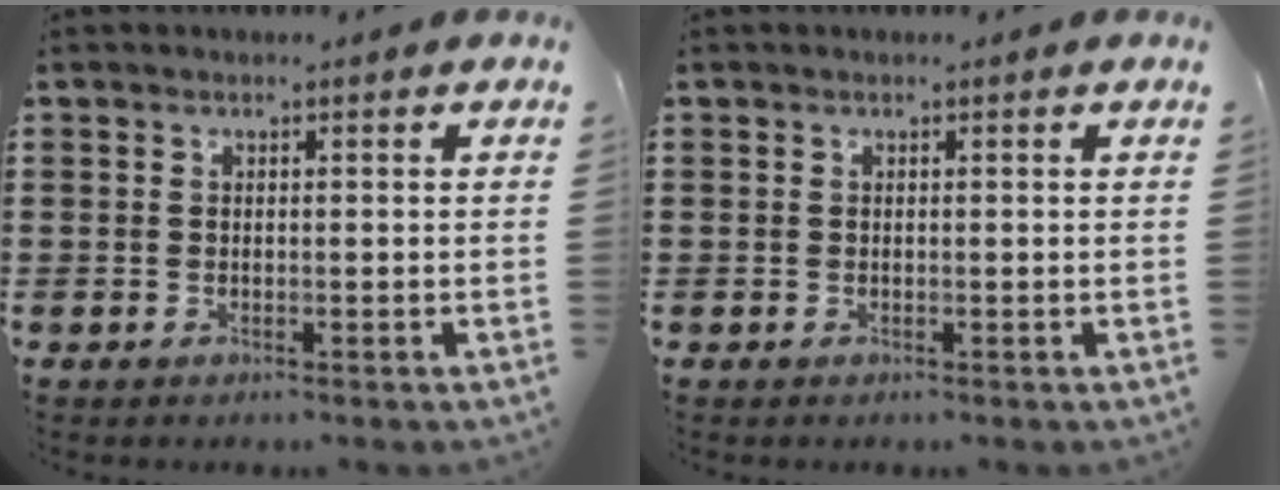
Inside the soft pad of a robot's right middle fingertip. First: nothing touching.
{"total": 0.0}